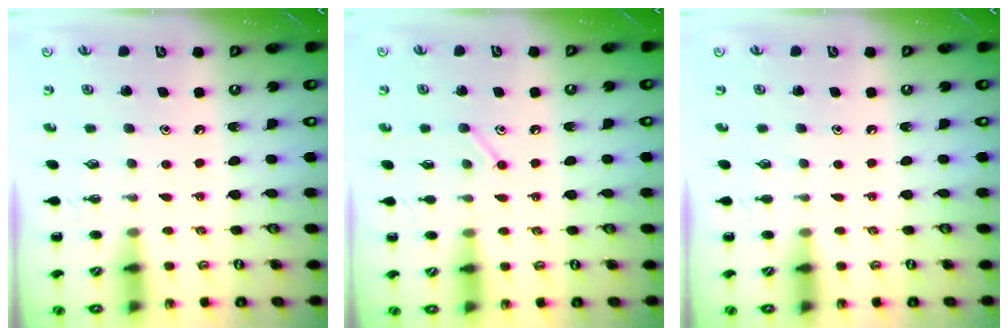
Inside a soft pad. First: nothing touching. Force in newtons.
{"total": 6.9, "press": 6.8, "slide": 1.4}
{"total": 0.0}